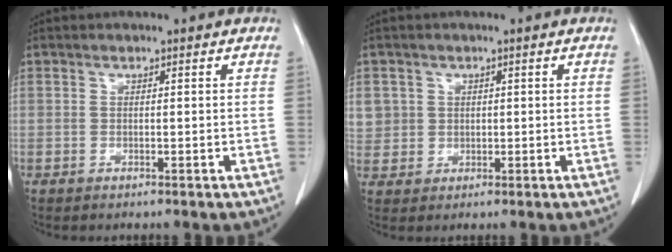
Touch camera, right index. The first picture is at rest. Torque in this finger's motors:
{"motor_torque": [0.45, 0.23, 0.16, 0.06]}